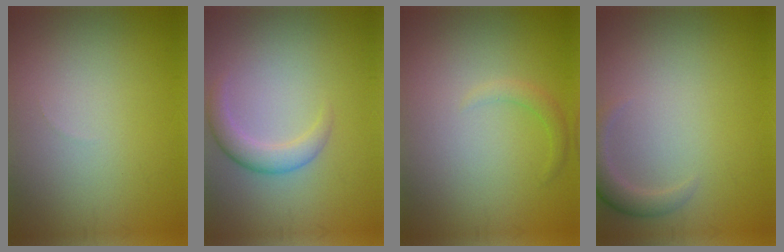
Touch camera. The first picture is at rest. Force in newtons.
{"total": 2.4, "press": 2.4, "slide": 0.1}
{"total": 1.2, "press": 1.2, "slide": 0.1}
{"total": 2.0, "press": 2.0, "slide": 0.2}